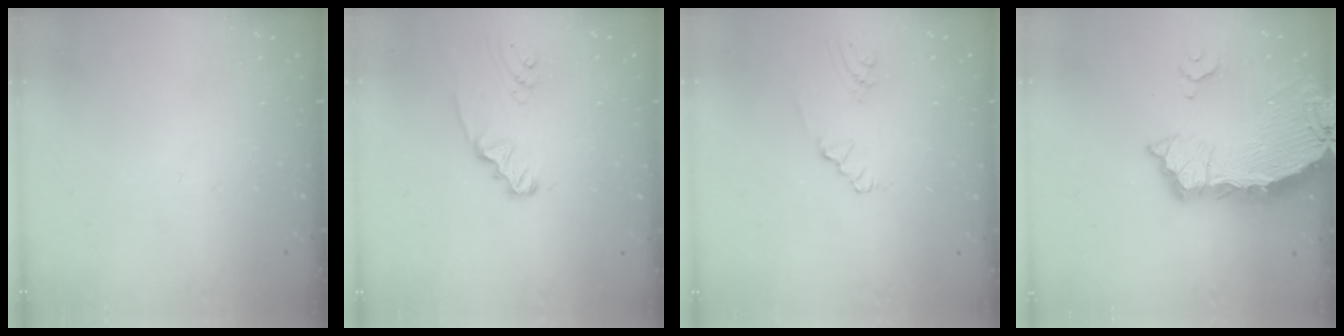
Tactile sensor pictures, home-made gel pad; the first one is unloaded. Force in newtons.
{"total": 2.4, "press": 2.4, "slide": 0.3}
{"total": 2.8, "press": 2.8, "slide": 0.5}
{"total": 7.2, "press": 7.1, "slide": 0.8}